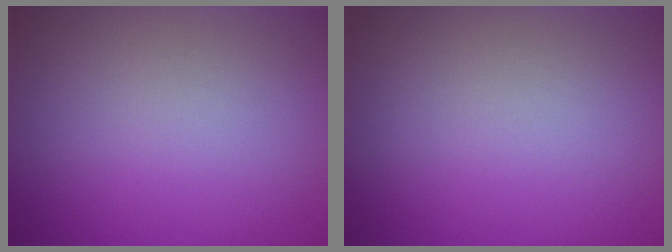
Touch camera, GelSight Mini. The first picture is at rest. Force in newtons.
{"total": 0.0}